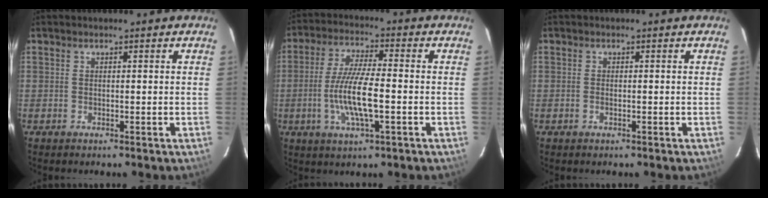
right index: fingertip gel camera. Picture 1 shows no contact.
{"total": 10.4, "force": [-2.5, 1.9, 9.9], "torque": [-0.197, -0.003, -0.050]}
{"total": 0.8, "force": [-0.4, 0.3, 0.6], "torque": [-0.012, 0.002, -0.008]}